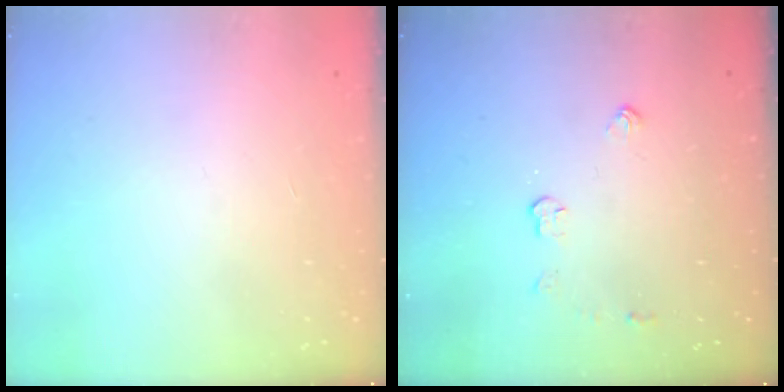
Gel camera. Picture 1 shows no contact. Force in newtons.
{"total": 3.9, "press": 3.9, "slide": 0.4}